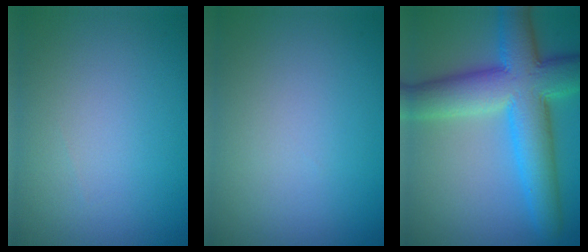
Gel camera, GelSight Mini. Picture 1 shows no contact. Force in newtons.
{"total": 0.0}
{"total": 10.8, "press": 10.8, "slide": 0.3}